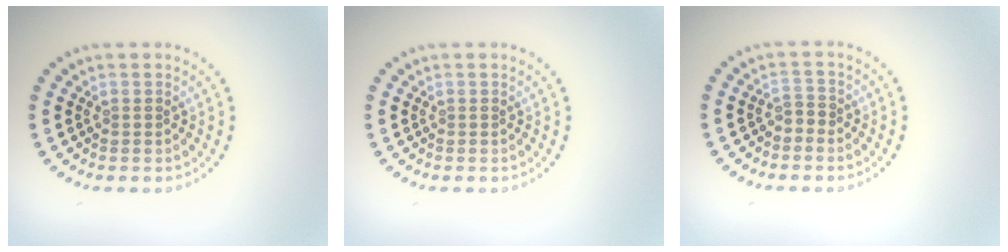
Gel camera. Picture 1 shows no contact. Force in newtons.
{"total": 0.0}
{"total": 0.9, "press": 0.7, "slide": 0.5}